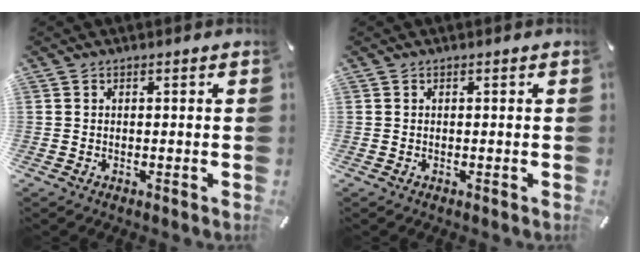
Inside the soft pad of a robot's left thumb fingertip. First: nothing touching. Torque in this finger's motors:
{"motor_torque": [-0.03, -0.03, -0.07, 0.11, 0.00]}